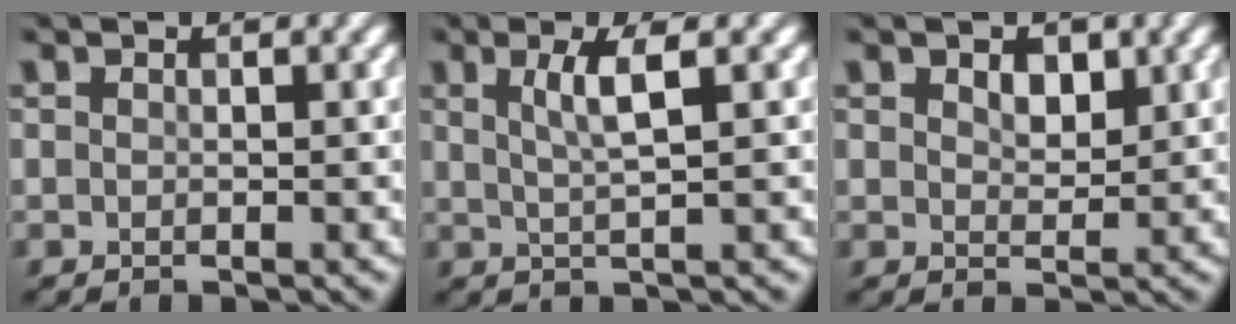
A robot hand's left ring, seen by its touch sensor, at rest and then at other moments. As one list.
[{"total": 3.0, "force": [1.0, 0.6, 2.8], "torque": [-0.048, 0.000, 0.018]}, {"total": 2.1, "force": [1.0, 1.3, 1.3], "torque": [-0.024, -0.001, 0.017]}]